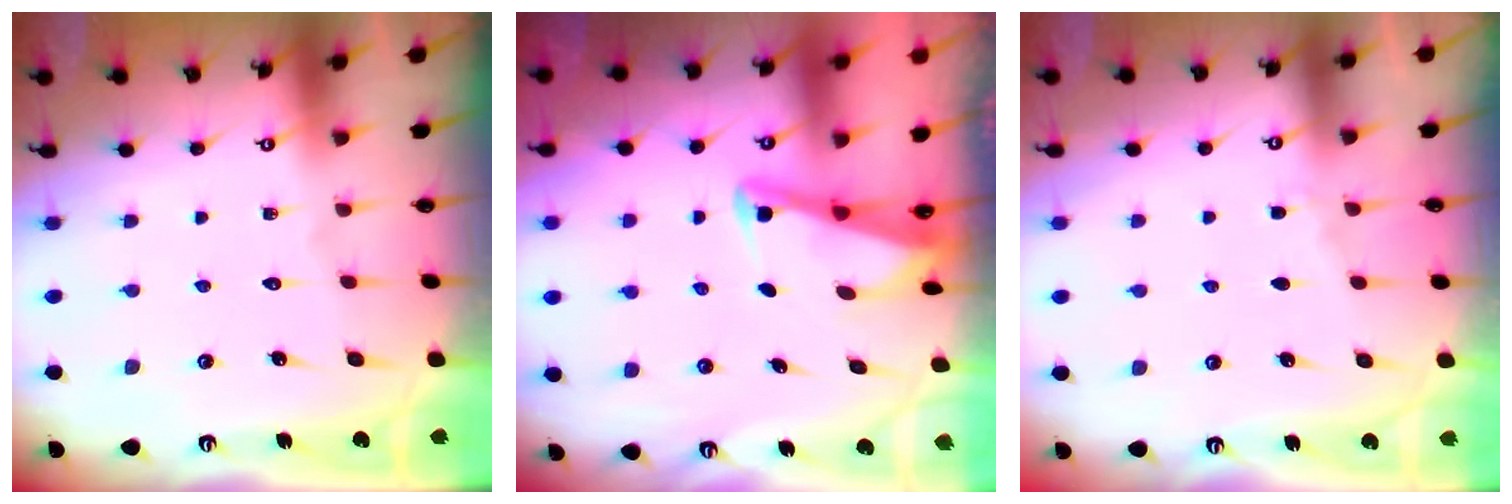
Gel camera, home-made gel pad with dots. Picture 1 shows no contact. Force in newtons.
{"total": 2.9, "press": 2.8, "slide": 0.3}
{"total": 2.8, "press": 2.8, "slide": 0.5}